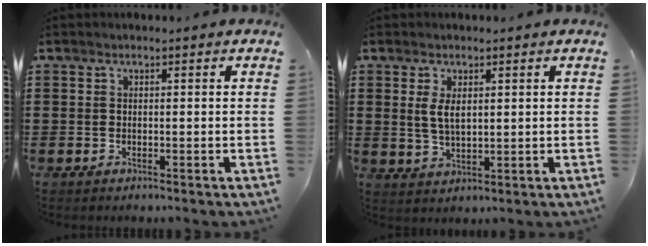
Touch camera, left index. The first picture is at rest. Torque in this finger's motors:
{"motor_torque": [0.33, 0.28, 0.18, 0.09]}